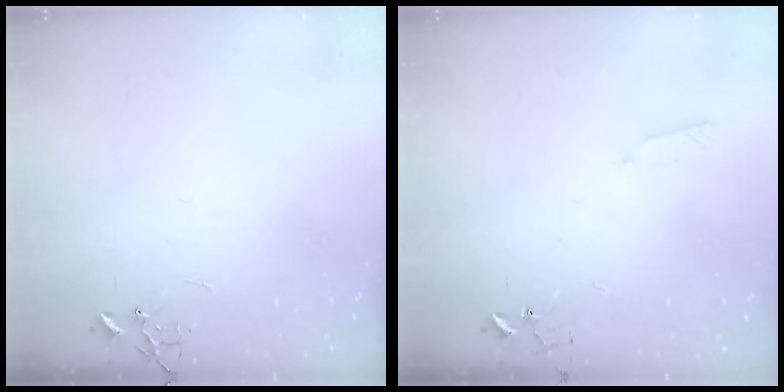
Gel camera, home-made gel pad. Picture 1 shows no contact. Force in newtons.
{"total": 4.1, "press": 4.0, "slide": 0.6}